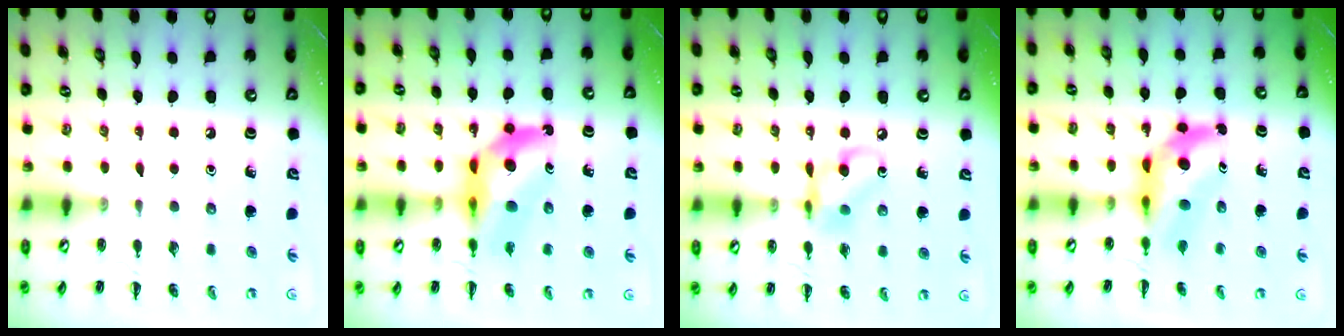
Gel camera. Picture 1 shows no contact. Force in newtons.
{"total": 10.8, "press": 10.3, "slide": 3.3}
{"total": 9.6, "press": 9.5, "slide": 1.2}
{"total": 6.0, "press": 5.7, "slide": 1.7}